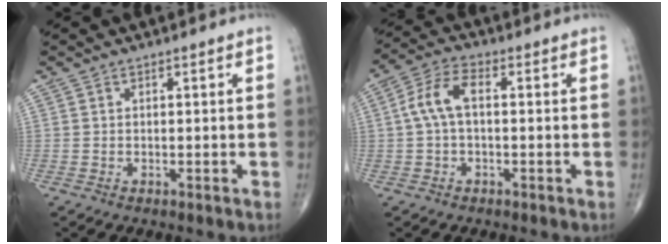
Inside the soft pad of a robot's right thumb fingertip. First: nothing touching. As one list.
[{"total": 6.7, "force": [0.3, 3.4, 5.8], "torque": [-0.122, 0.024, -0.002]}]